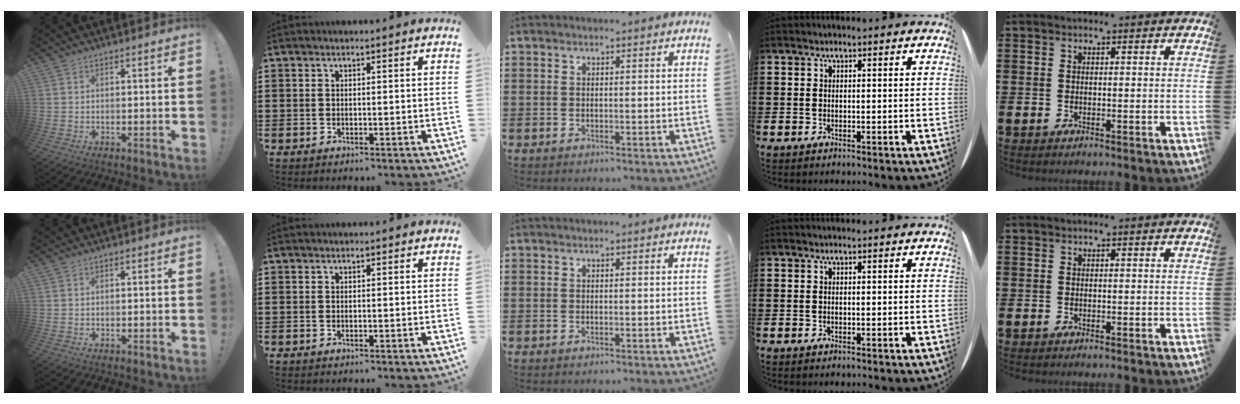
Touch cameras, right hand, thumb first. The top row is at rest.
{}